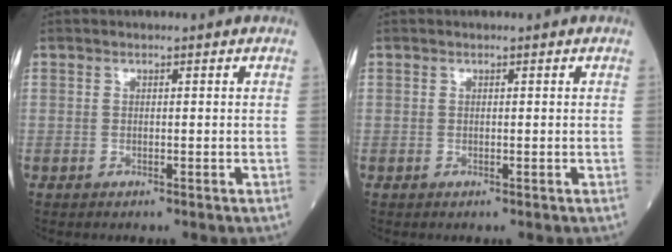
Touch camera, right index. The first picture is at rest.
{"total": 0.0}